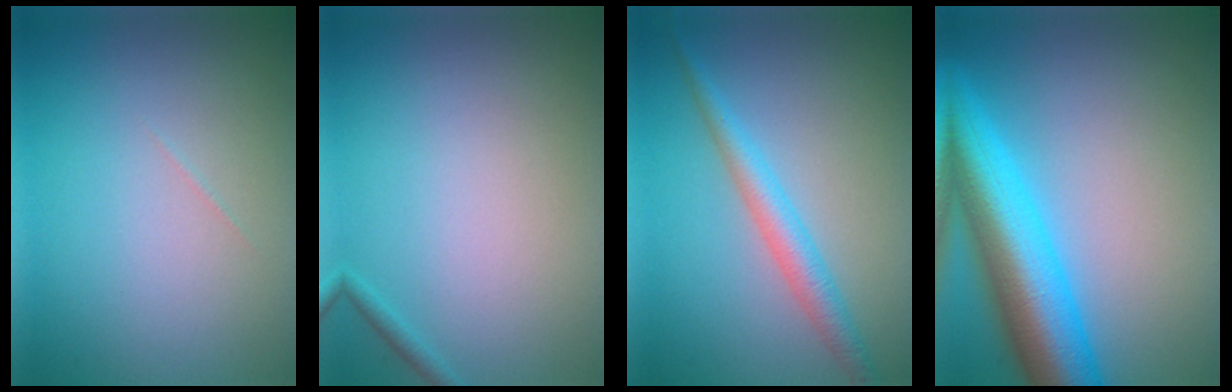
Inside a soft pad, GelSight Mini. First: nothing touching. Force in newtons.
{"total": 0.7, "press": 0.7, "slide": 0.0}
{"total": 2.9, "press": 2.9, "slide": 0.0}
{"total": 10.3, "press": 10.3, "slide": 0.5}